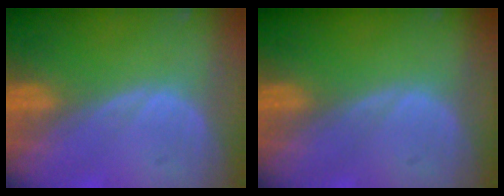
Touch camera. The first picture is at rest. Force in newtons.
{"total": 0.0}